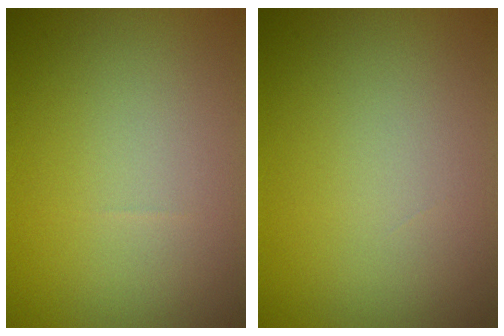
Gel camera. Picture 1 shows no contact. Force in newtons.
{"total": 0.0}